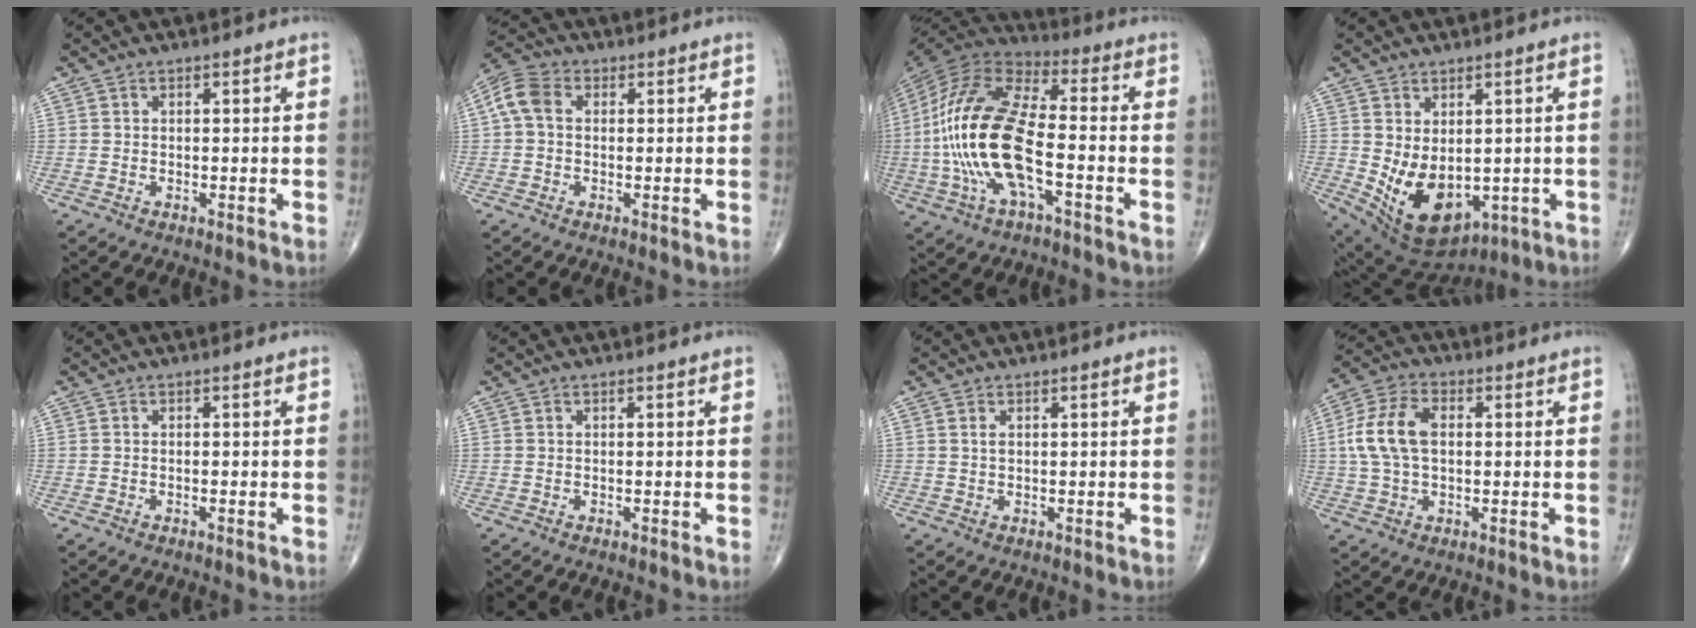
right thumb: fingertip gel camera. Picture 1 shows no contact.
{"total": 6.2, "force": [0.7, 4.4, 4.2], "torque": [-0.092, 0.022, 0.007]}
{"total": 21.2, "force": [-3.8, 8.4, 19.1], "torque": [-0.410, 0.027, -0.072]}
{"total": 12.7, "force": [-1.2, 8.2, 9.7], "torque": [-0.146, -0.013, 0.016]}
{"total": 0.0}
{"total": 0.0}
{"total": 1.1, "force": [0.4, 0.6, 0.8], "torque": [-0.017, 0.002, 0.011]}
{"total": 10.4, "force": [1.0, 6.2, 8.3], "torque": [-0.176, 0.019, 0.017]}